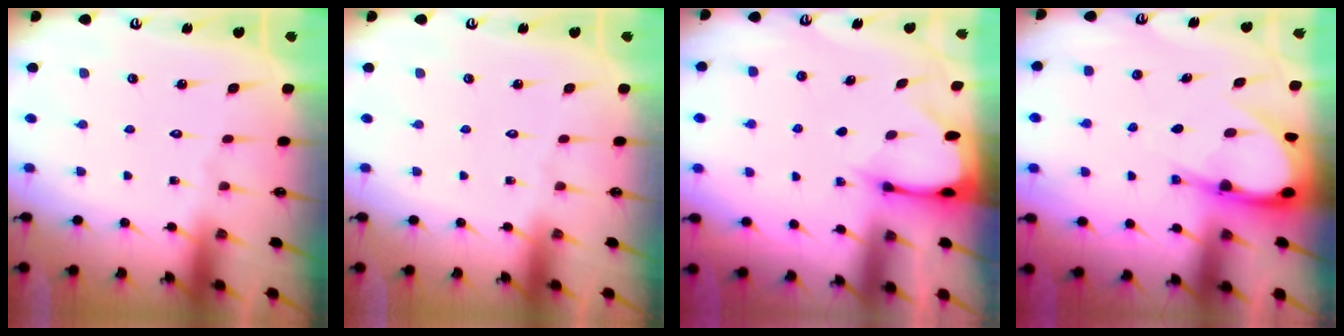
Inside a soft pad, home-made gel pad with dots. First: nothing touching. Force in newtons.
{"total": 0.0}
{"total": 2.5, "press": 2.5, "slide": 0.3}
{"total": 6.7, "press": 6.7, "slide": 0.9}